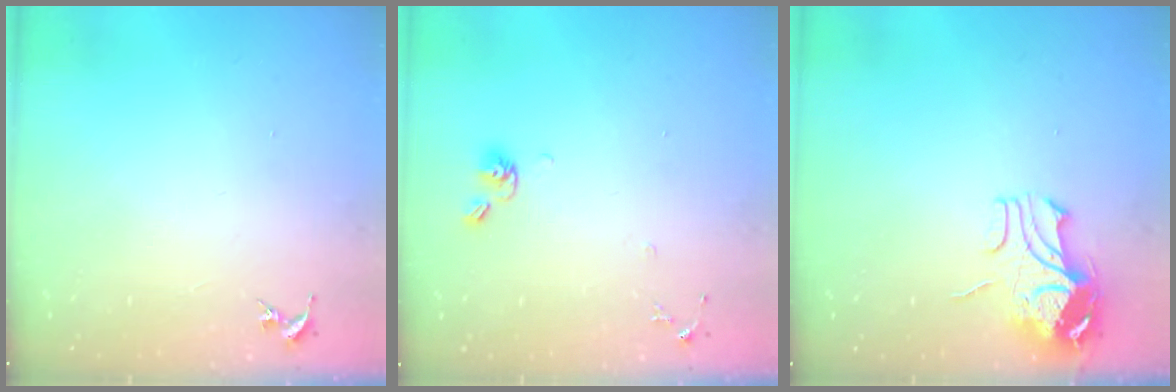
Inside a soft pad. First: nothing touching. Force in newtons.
{"total": 7.1, "press": 6.8, "slide": 2.1}
{"total": 9.6, "press": 9.5, "slide": 1.1}